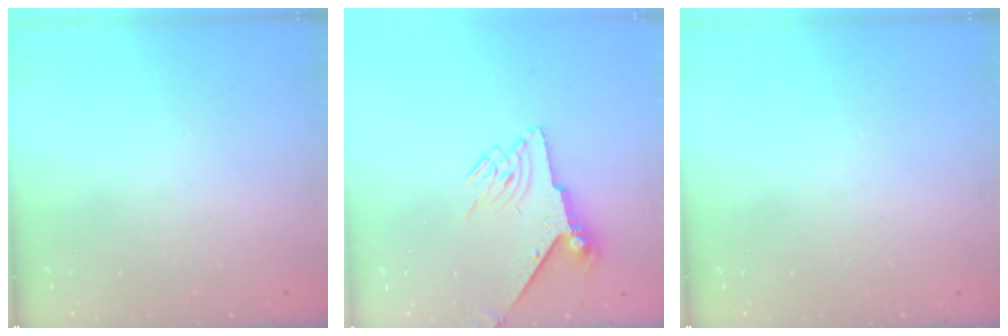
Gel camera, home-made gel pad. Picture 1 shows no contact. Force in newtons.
{"total": 7.0, "press": 6.9, "slide": 1.1}
{"total": 0.0}